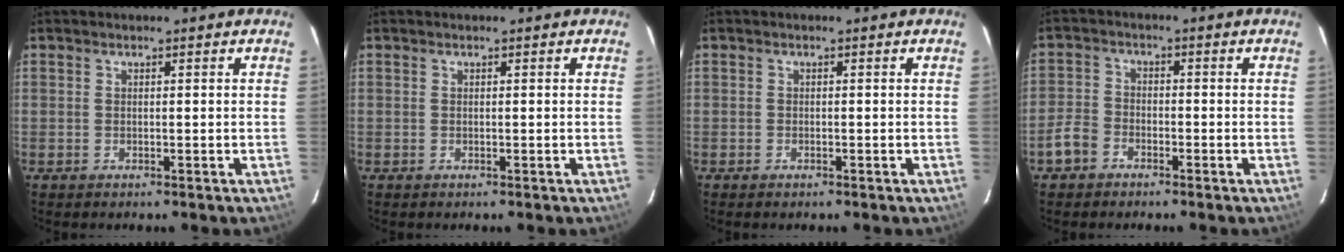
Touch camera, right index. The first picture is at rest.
{"total": 0.0}
{"total": 0.7, "force": [-0.6, 0.4, 0.2], "torque": [-0.004, -0.002, -0.013]}
{"total": 4.6, "force": [-2.9, 3.2, 1.5], "torque": [-0.038, 0.010, -0.056]}